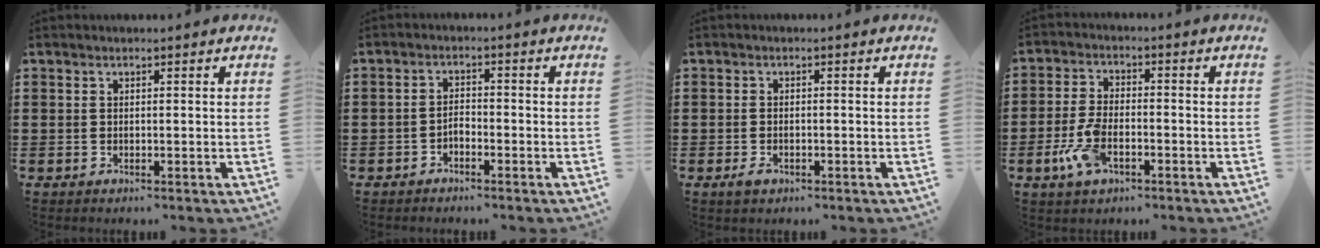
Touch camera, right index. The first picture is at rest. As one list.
[{"total": 1.7, "force": [-1.3, 0.7, 0.8], "torque": [-0.018, 0.004, -0.028]}, {"total": 1.5, "force": [-0.8, 0.8, 1.0], "torque": [-0.019, 0.000, -0.015]}, {"total": 6.5, "force": [-2.6, 3.0, 5.2], "torque": [-0.127, -0.006, -0.055]}]